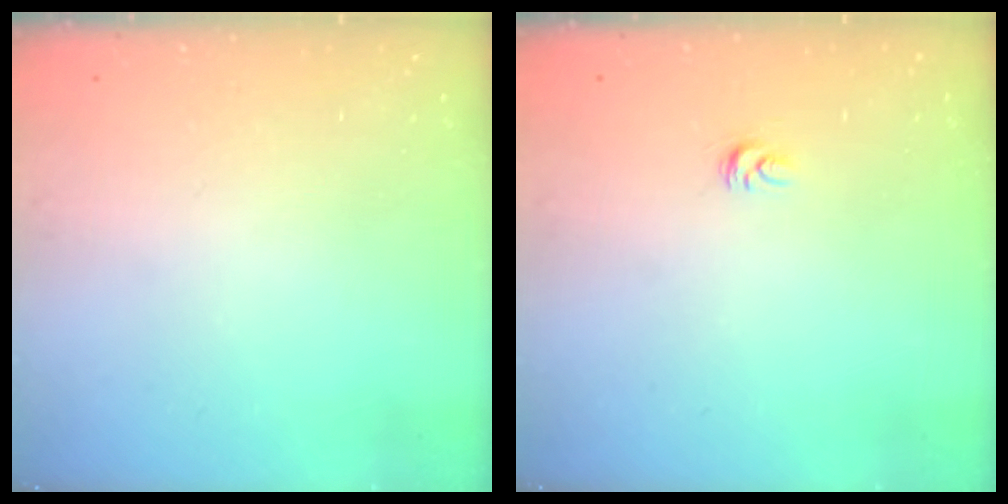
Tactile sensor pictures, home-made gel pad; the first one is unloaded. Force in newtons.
{"total": 2.7, "press": 2.7, "slide": 0.2}